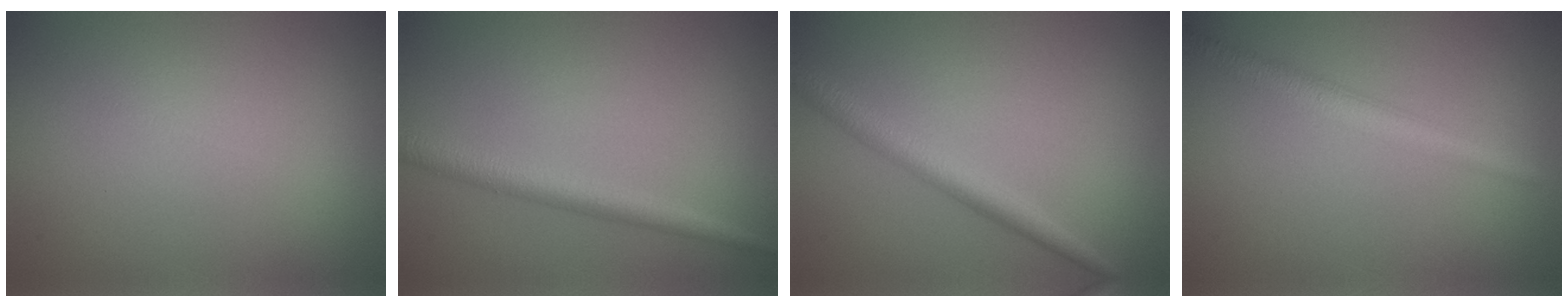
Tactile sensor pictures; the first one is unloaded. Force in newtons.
{"total": 2.8, "press": 2.8, "slide": 0.2}
{"total": 2.9, "press": 2.9, "slide": 0.1}
{"total": 2.8, "press": 2.8, "slide": 0.1}